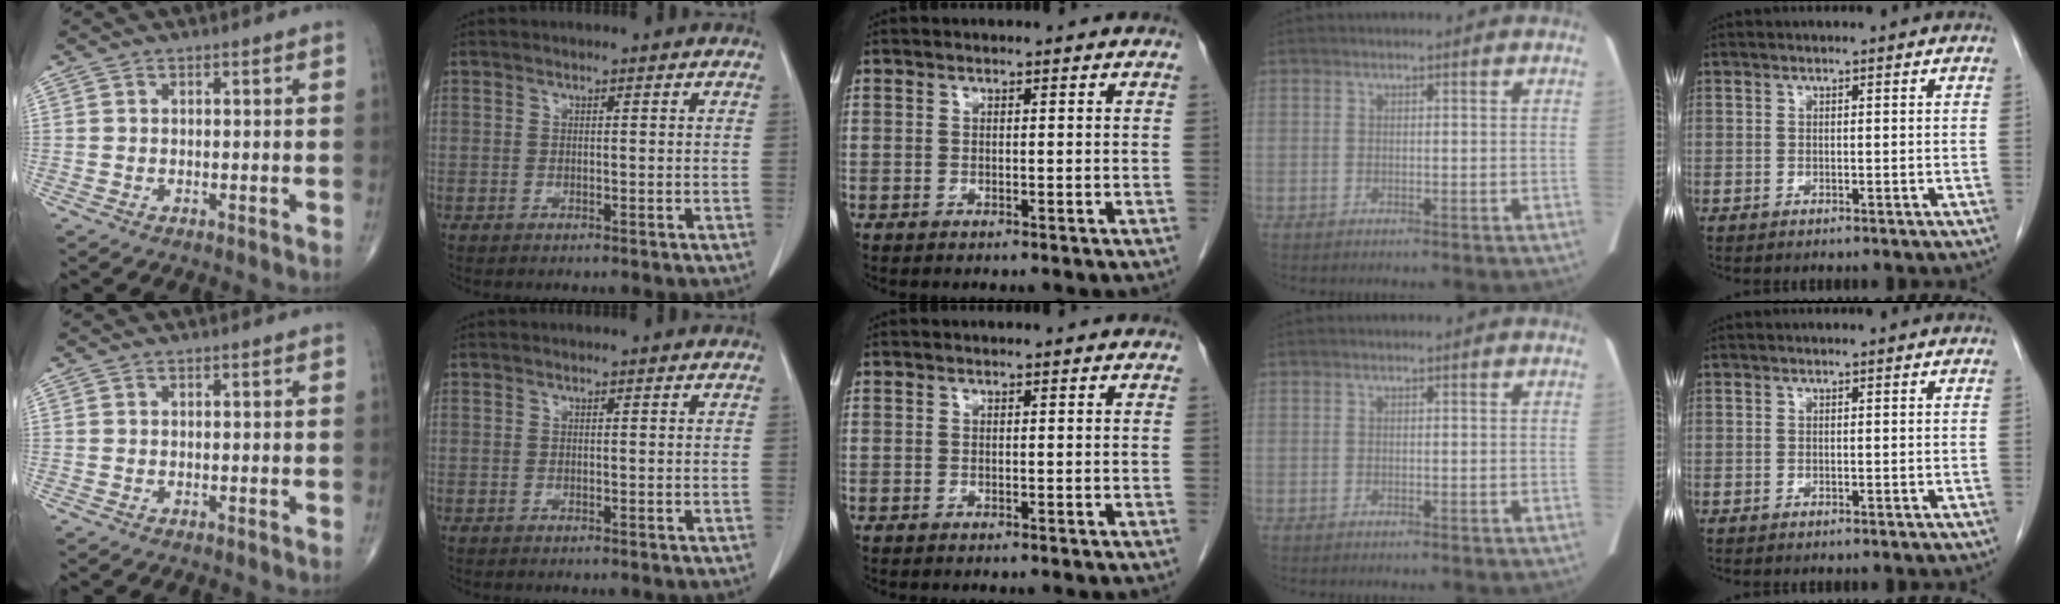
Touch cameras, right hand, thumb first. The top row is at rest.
{}